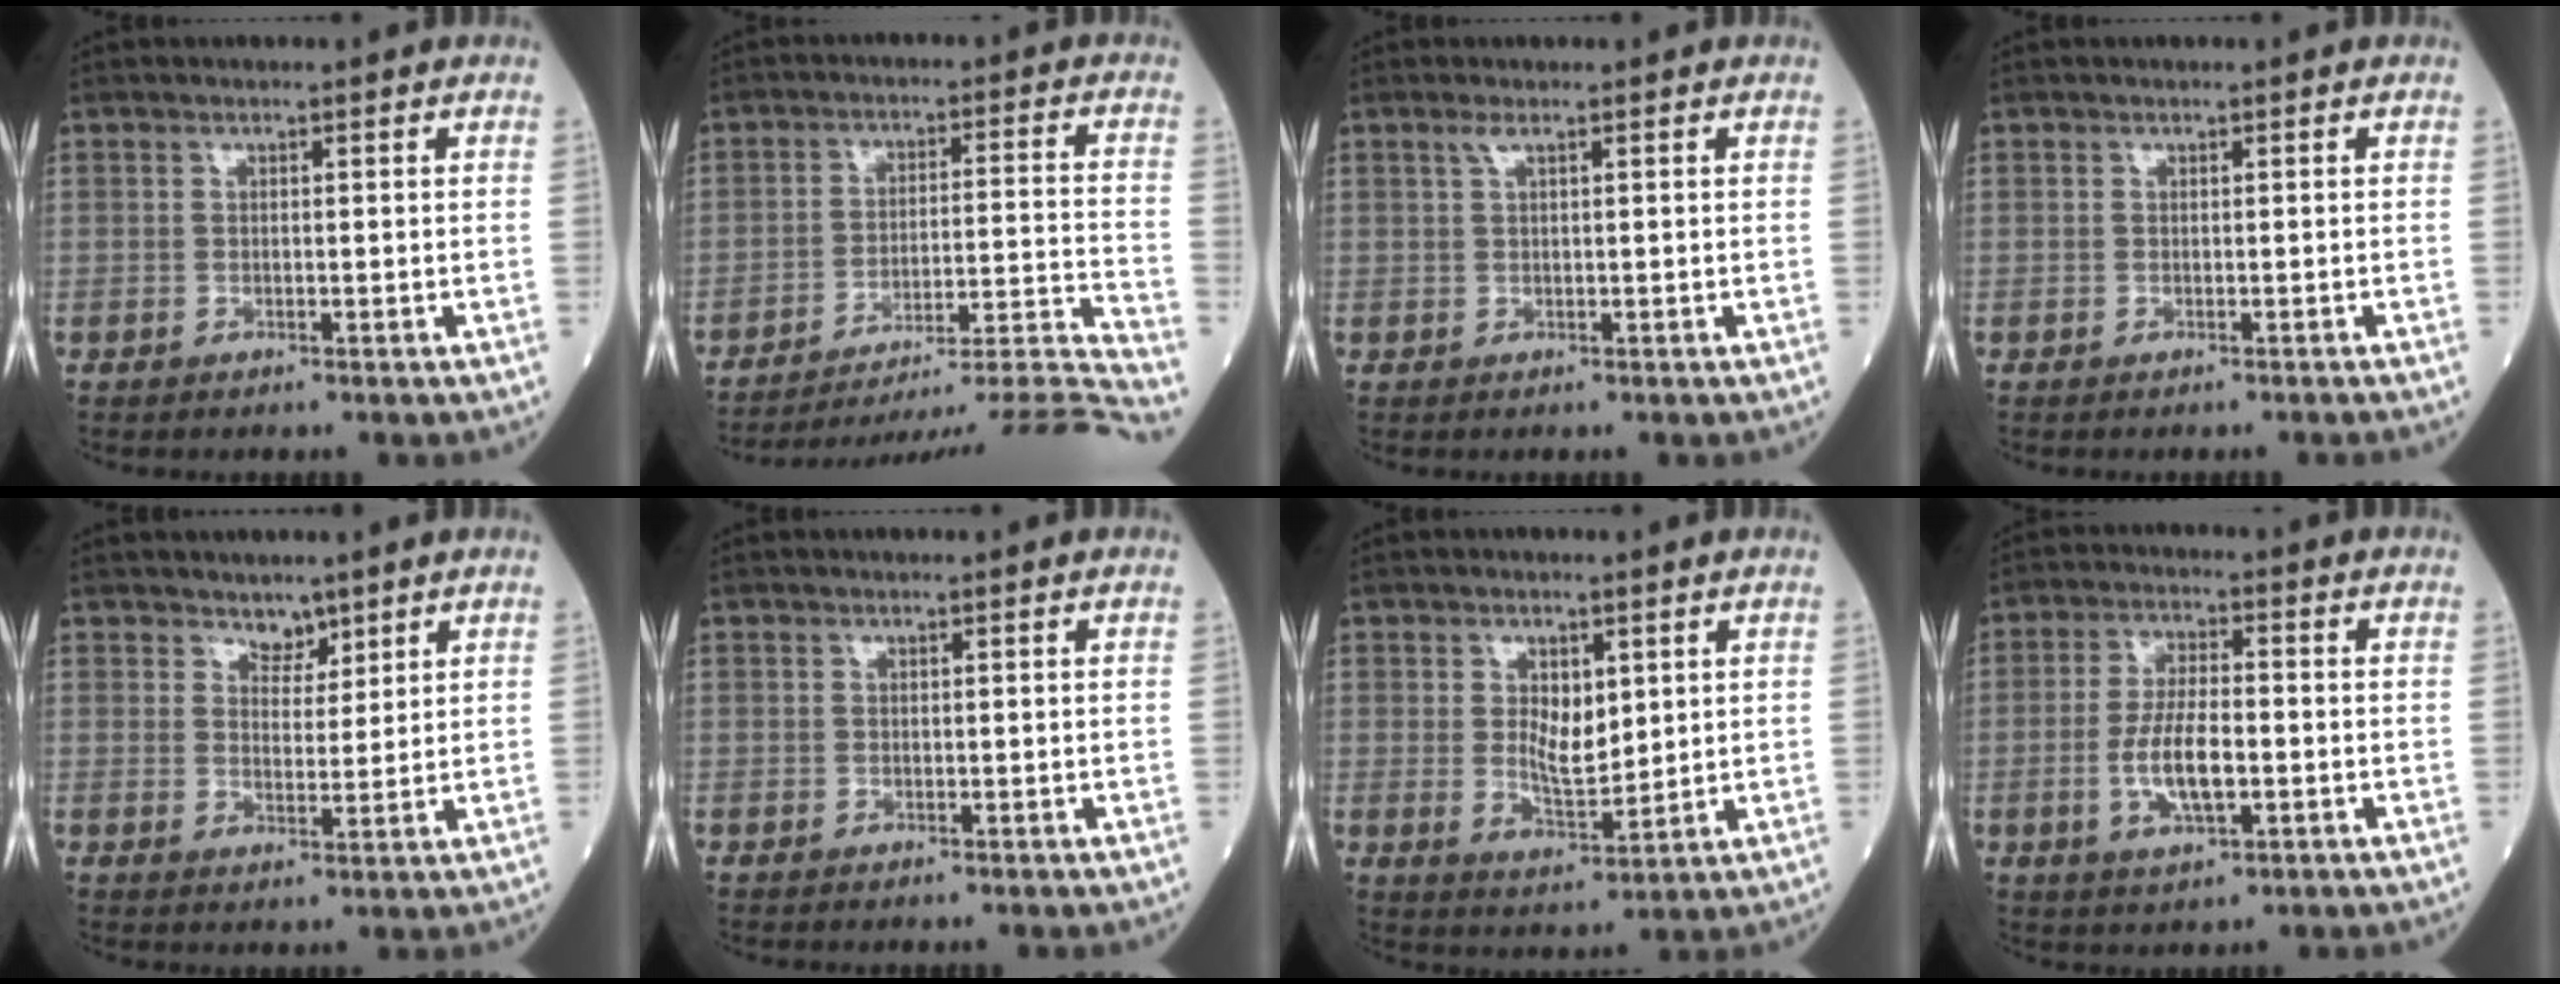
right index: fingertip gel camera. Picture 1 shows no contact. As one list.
[{"total": 22.5, "force": [-21.0, -3.6, 7.3], "torque": [-0.051, -0.011, -0.285]}, {"total": 1.1, "force": [0.6, 0.0, 0.9], "torque": [-0.026, 0.009, 0.013]}, {"total": 1.2, "force": [-1.2, -0.1, 0.2], "torque": [0.003, -0.002, -0.016]}, {"total": 2.8, "force": [2.3, 1.5, 0.6], "torque": [-0.002, -0.004, 0.037]}, {"total": 0.0}, {"total": 5.6, "force": [1.3, 2.6, 4.8], "torque": [-0.084, -0.004, 0.029]}, {"total": 8.0, "force": [-1.8, 2.5, 7.4], "torque": [-0.153, 0.001, -0.032]}]